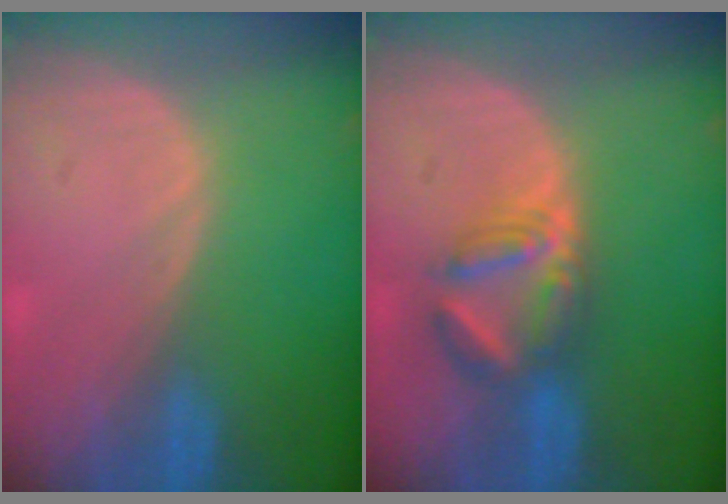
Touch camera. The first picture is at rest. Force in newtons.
{"total": 5.8, "press": 5.7, "slide": 1.2}